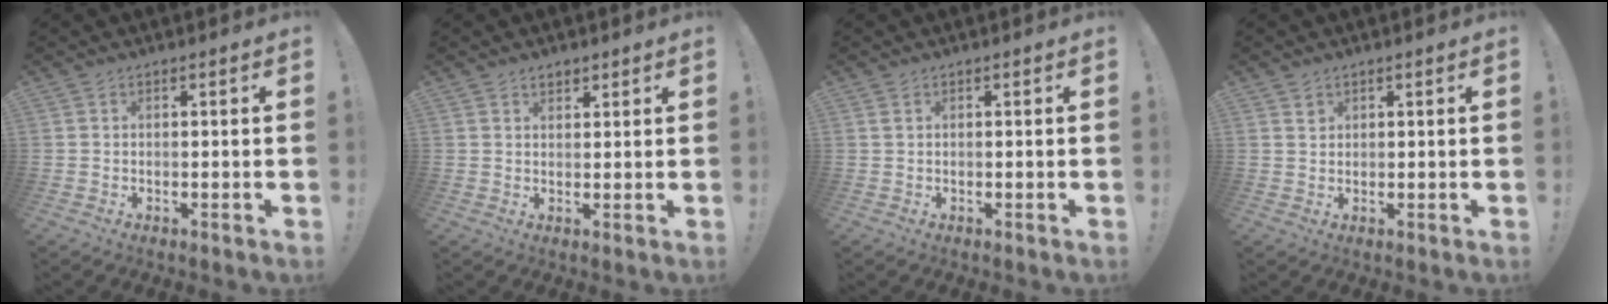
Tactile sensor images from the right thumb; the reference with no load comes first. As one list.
[{"total": 2.0, "force": [1.5, 1.2, 0.6], "torque": [-0.007, -0.006, 0.028]}, {"total": 0.6, "force": [0.3, 0.1, 0.6], "torque": [-0.012, 0.001, 0.004]}, {"total": 1.3, "force": [0.9, 0.9, 0.3], "torque": [0.011, -0.007, 0.015]}]